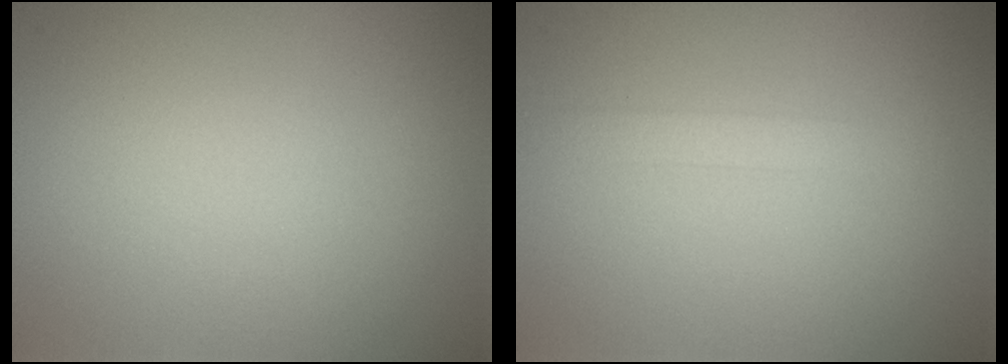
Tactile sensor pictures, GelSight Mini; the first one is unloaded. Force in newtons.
{"total": 1.1, "press": 1.1, "slide": 0.0}